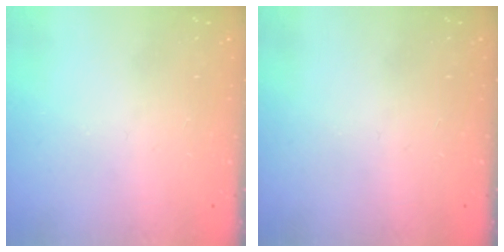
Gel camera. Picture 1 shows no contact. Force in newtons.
{"total": 0.0}